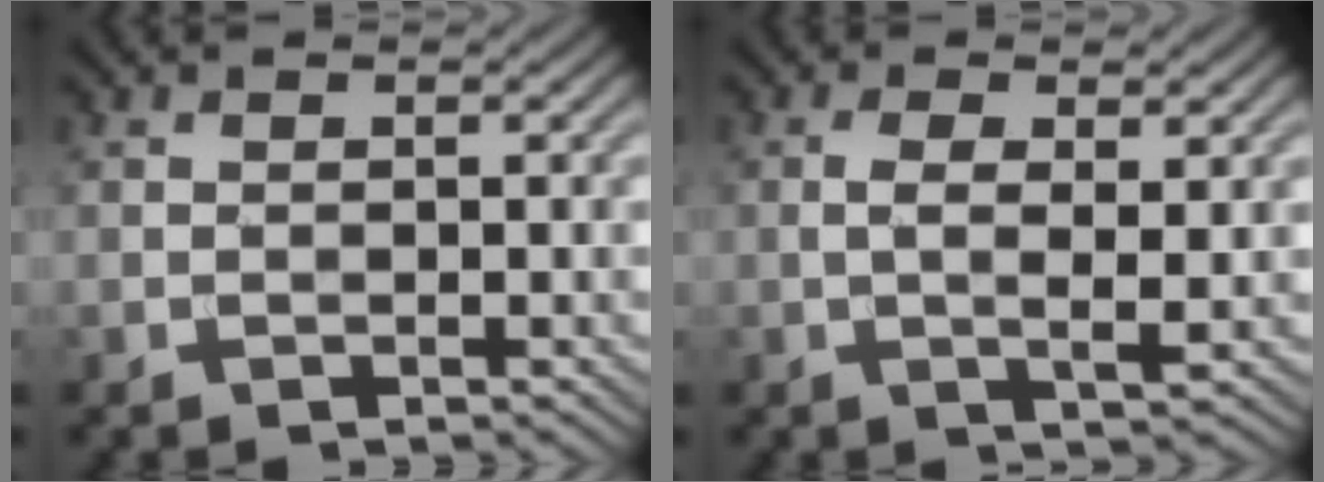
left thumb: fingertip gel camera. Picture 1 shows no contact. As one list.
[{"total": 3.1, "force": [0.3, 0.7, 3.0], "torque": [-0.064, -0.003, 0.007]}]